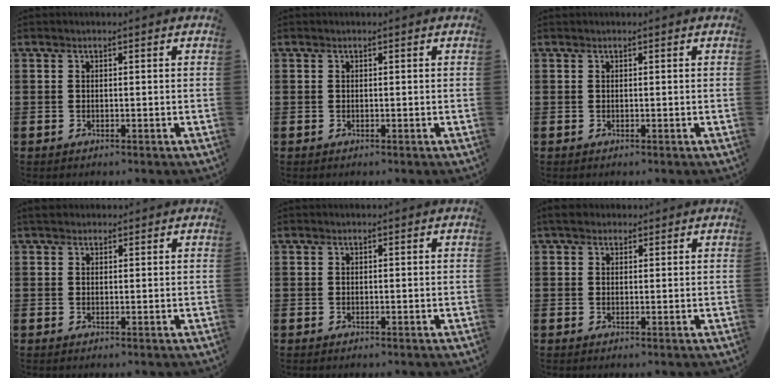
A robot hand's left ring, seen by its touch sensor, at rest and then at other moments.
{"total": 0.0}
{"total": 0.0}
{"total": 1.5, "force": [1.3, 0.7, 0.4], "torque": [-0.003, 0.003, 0.023]}
{"total": 0.0}
{"total": 2.4, "force": [1.8, 1.2, 0.9], "torque": [-0.017, 0.008, 0.033]}